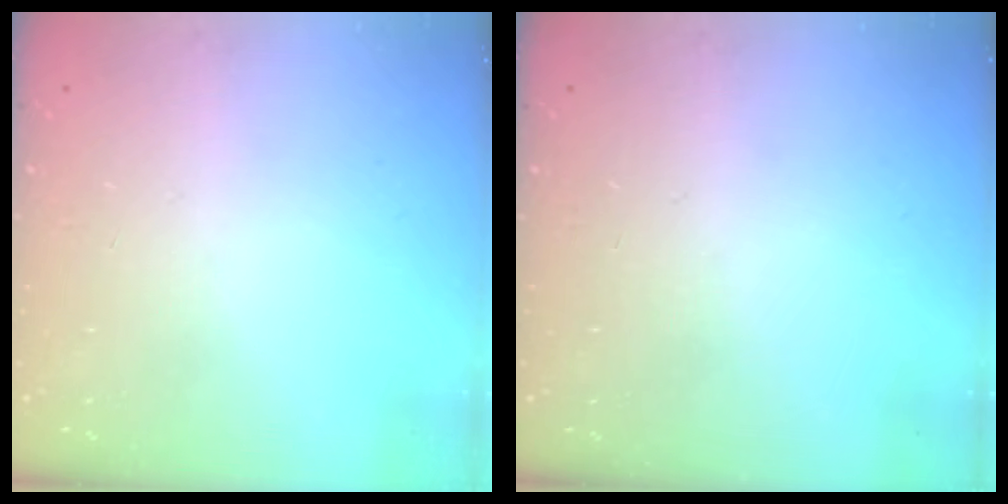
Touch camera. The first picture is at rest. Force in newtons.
{"total": 0.0}